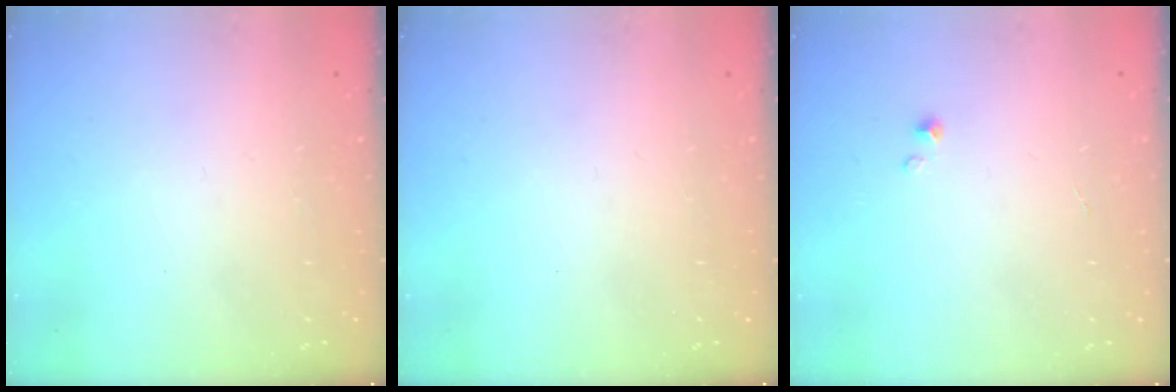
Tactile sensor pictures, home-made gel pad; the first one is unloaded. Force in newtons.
{"total": 0.0}
{"total": 0.0}